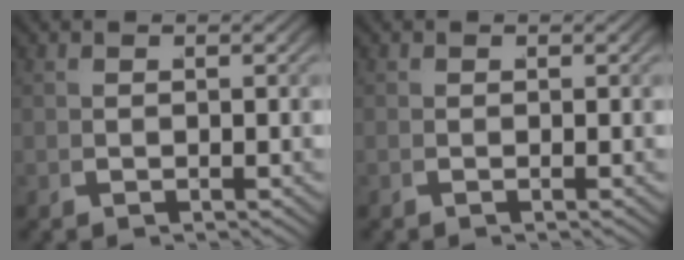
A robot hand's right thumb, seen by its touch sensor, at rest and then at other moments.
{"total": 0.0}